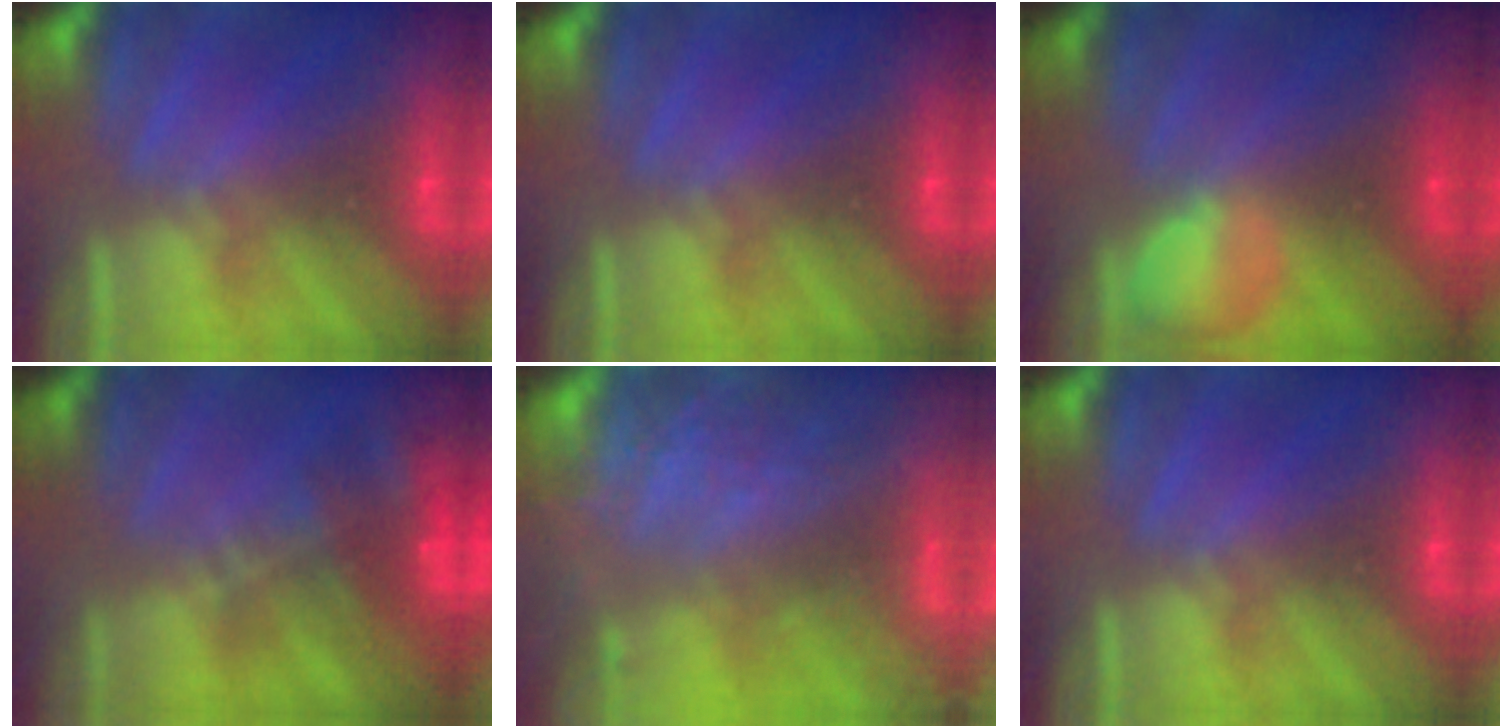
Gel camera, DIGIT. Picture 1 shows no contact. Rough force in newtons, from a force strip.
{"total": 0.0}
{"total": 2.4}
{"total": 6.9}
{"total": 6.0}
{"total": 0.0}